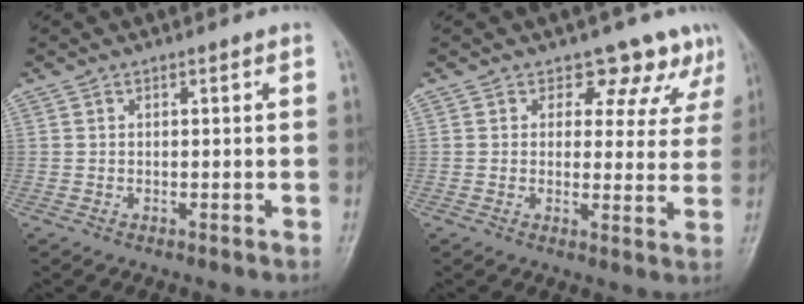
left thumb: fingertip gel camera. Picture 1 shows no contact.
{"total": 7.6, "force": [5.8, 4.6, 1.7], "torque": [0.022, -0.030, 0.051]}